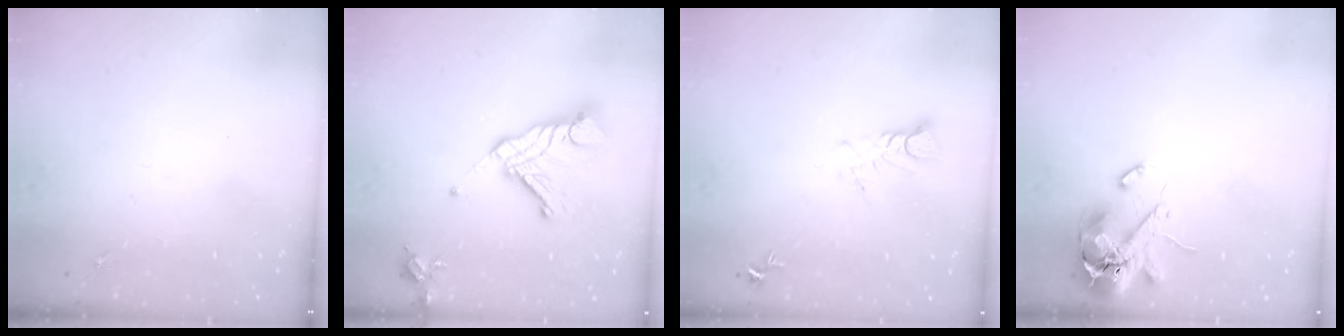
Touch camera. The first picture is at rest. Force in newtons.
{"total": 17.6, "press": 17.5, "slide": 1.9}
{"total": 4.4, "press": 4.4, "slide": 0.3}
{"total": 12.8, "press": 12.6, "slide": 2.0}